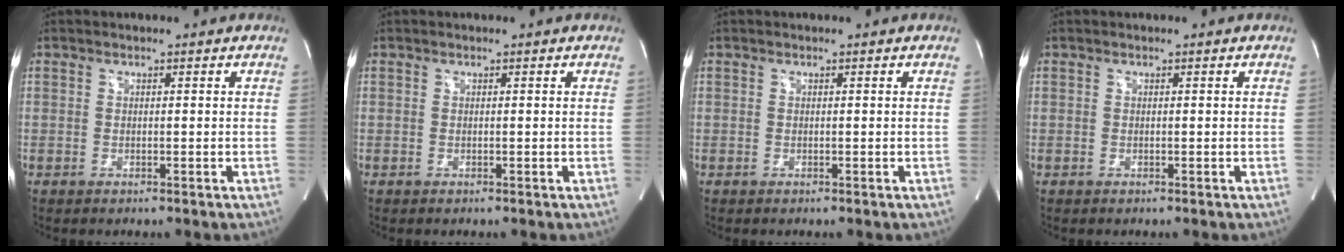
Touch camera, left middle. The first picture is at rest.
{"total": 0.0}
{"total": 0.0}
{"total": 0.0}